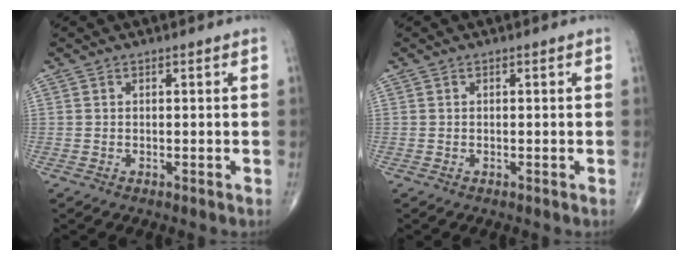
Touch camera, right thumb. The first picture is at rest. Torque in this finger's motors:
{"motor_torque": [-0.16, 0.11, -0.23, -0.18, -0.01]}